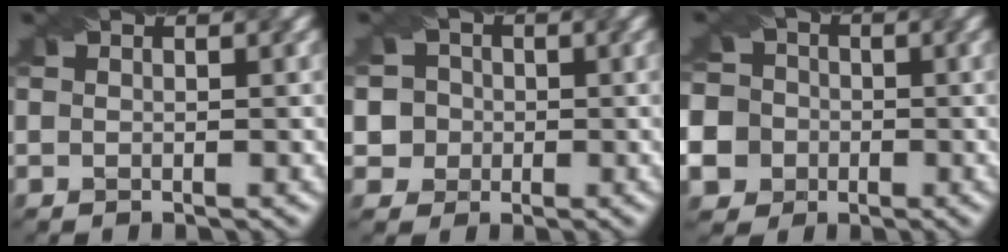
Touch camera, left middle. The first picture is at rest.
{"total": 4.5, "force": [-0.2, 4.4, 1.0], "torque": [-0.009, 0.033, -0.015]}
{"total": 11.7, "force": [-4.9, 10.4, 2.5], "torque": [-0.078, -0.019, -0.100]}